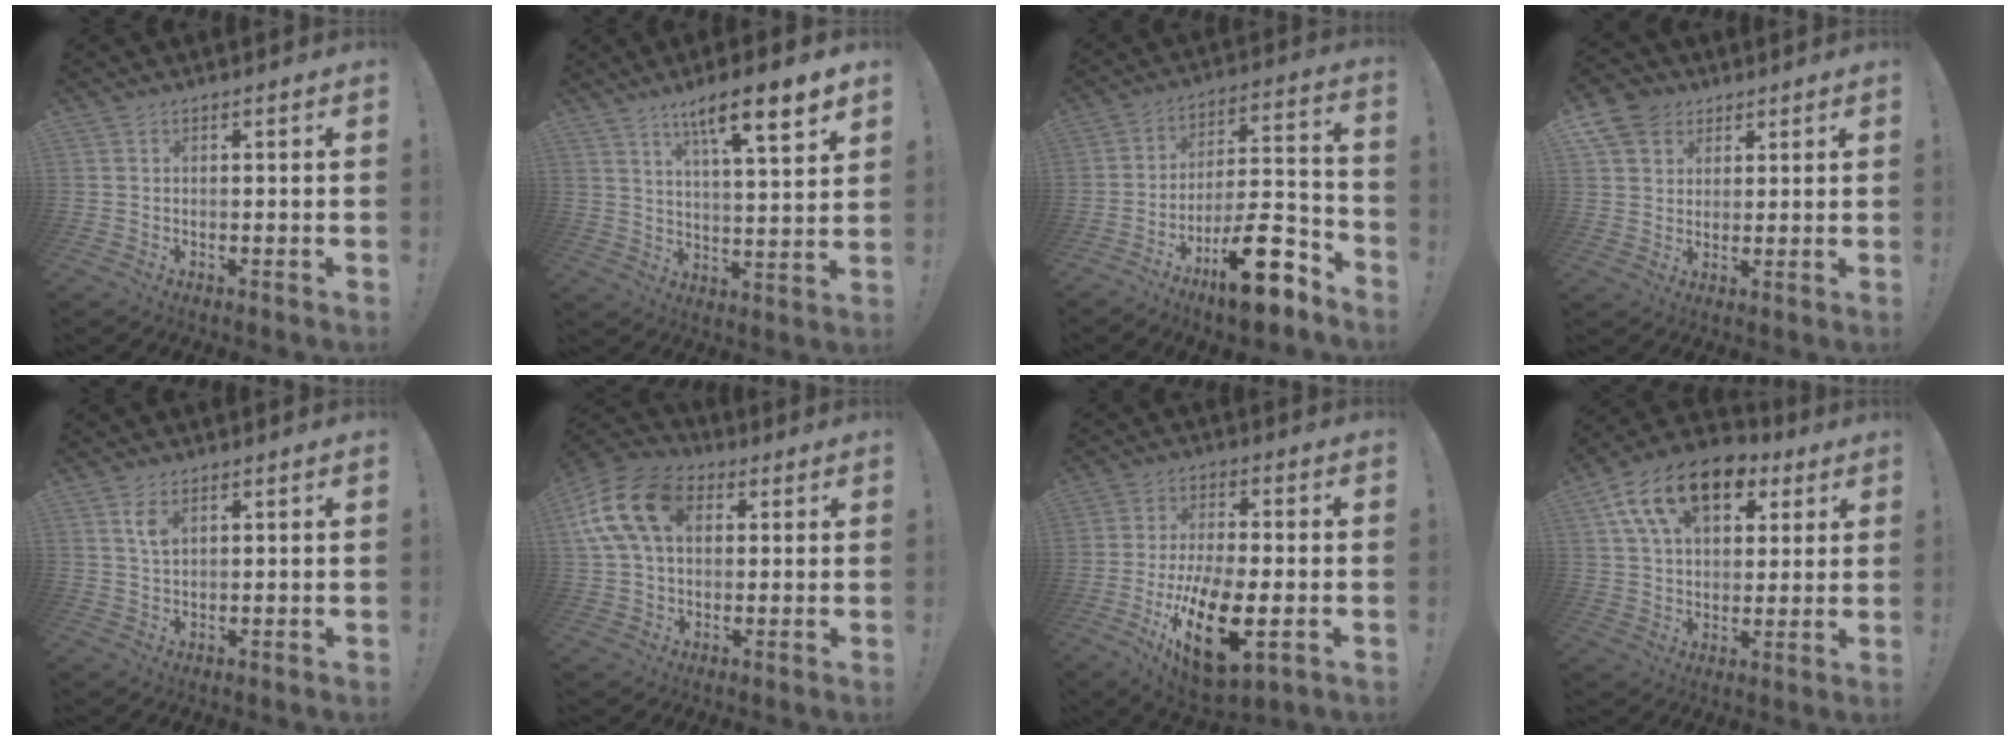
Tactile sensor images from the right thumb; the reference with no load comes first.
{"total": 12.7, "force": [7.9, 2.1, 9.7], "torque": [-0.151, -0.043, 0.122]}
{"total": 19.5, "force": [-12.3, 6.1, 13.9], "torque": [-0.189, 0.083, -0.193]}
{"total": 8.5, "force": [4.5, 6.7, 2.5], "torque": [-0.042, -0.023, 0.091]}
{"total": 3.6, "force": [1.9, 1.5, 2.7], "torque": [-0.042, -0.006, 0.031]}
{"total": 17.3, "force": [5.1, 11.8, 11.6], "torque": [-0.225, -0.001, 0.095]}
{"total": 18.9, "force": [-6.0, 8.1, 16.0], "torque": [-0.276, 0.015, -0.087]}
{"total": 17.3, "force": [8.4, 10.6, 10.8], "torque": [-0.186, -0.026, 0.155]}